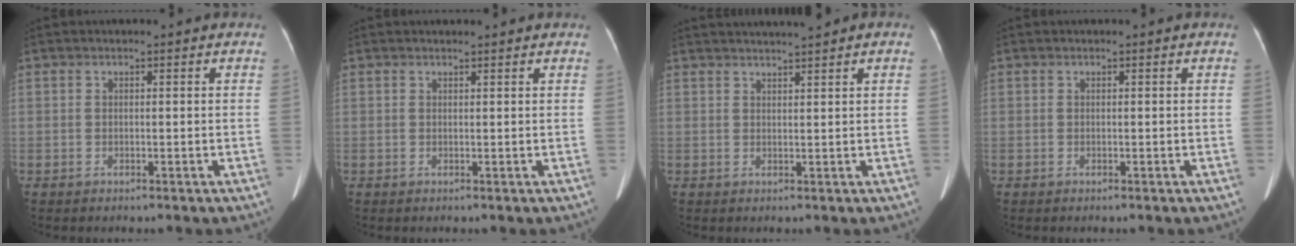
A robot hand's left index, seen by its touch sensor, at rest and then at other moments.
{"total": 2.3, "force": [2.1, 0.2, 0.7], "torque": [-0.012, 0.014, 0.024]}
{"total": 4.4, "force": [3.8, -0.3, 2.2], "torque": [-0.031, 0.025, 0.057]}
{"total": 0.0}